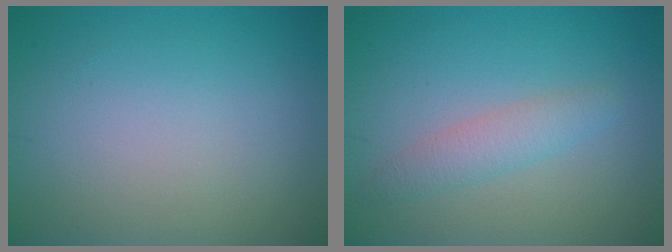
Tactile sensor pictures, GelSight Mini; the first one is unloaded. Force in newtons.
{"total": 2.2, "press": 2.2, "slide": 0.1}